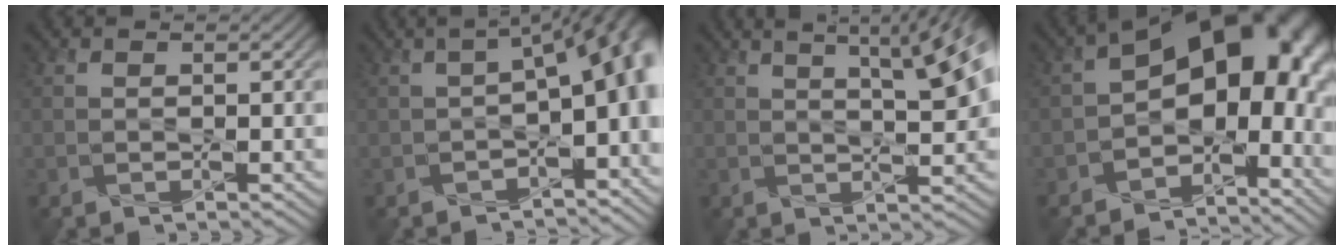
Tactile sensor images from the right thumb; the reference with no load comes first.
{"total": 11.3, "force": [-1.6, 5.7, 9.6], "torque": [-0.118, -0.026, -0.002]}
{"total": 10.0, "force": [4.1, 3.1, 8.6], "torque": [-0.098, 0.034, 0.042]}
{"total": 15.6, "force": [-2.2, 10.1, 11.7], "torque": [-0.147, -0.018, -0.024]}